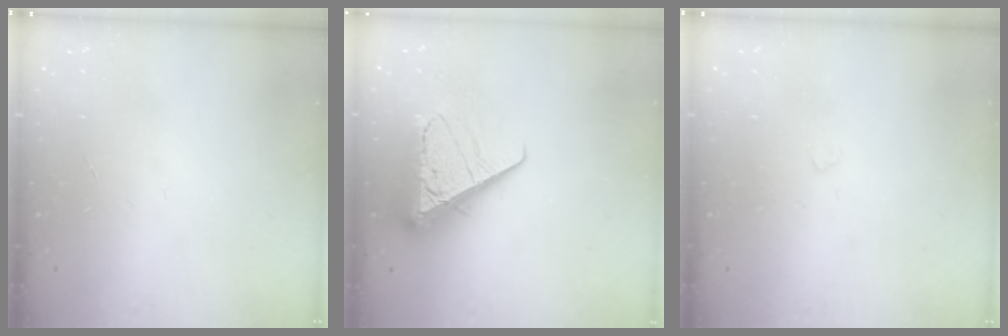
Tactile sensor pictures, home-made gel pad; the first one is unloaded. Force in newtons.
{"total": 10.7, "press": 10.6, "slide": 1.3}
{"total": 2.4, "press": 2.4, "slide": 0.3}